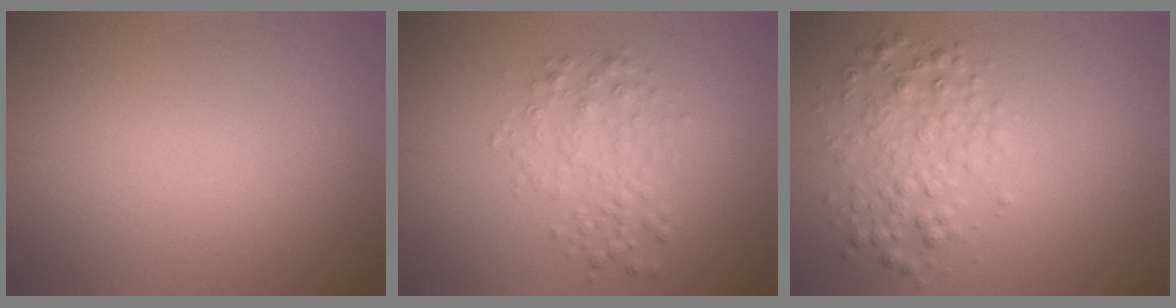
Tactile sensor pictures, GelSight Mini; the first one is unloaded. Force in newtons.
{"total": 2.5, "press": 2.5, "slide": 0.1}
{"total": 3.0, "press": 3.0, "slide": 0.0}